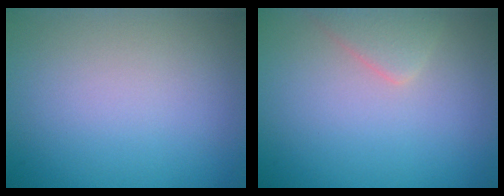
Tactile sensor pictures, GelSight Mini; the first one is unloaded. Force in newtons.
{"total": 2.1, "press": 2.1, "slide": 0.2}